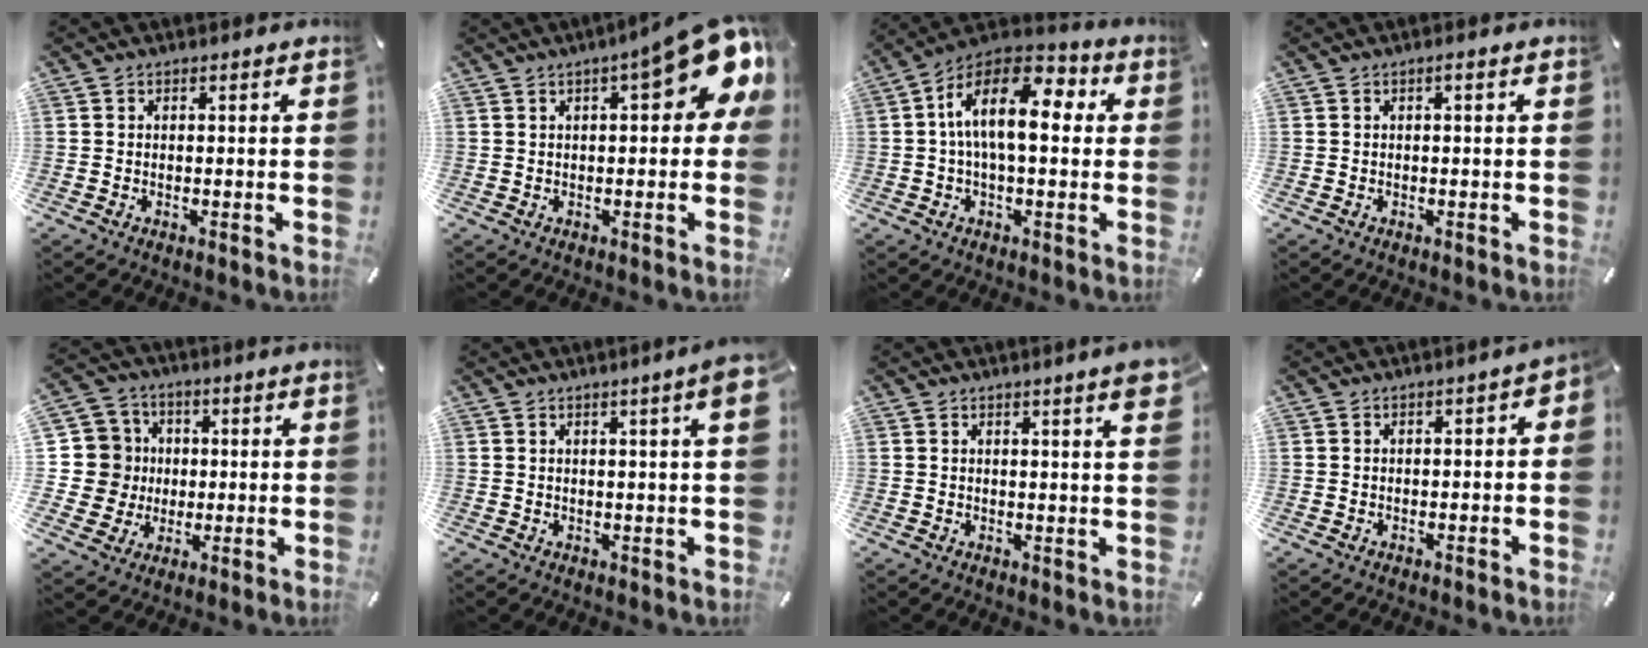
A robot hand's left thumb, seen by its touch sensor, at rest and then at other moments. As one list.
[{"total": 14.4, "force": [5.5, 4.2, 12.6], "torque": [-0.167, -0.030, 0.088]}, {"total": 15.5, "force": [2.3, 7.8, 13.2], "torque": [-0.240, -0.004, 0.036]}, {"total": 1.0, "force": [0.0, 0.1, 1.0], "torque": [-0.018, -0.001, 0.000]}, {"total": 11.9, "force": [0.4, 11.6, 2.6], "torque": [-0.054, 0.003, 0.013]}, {"total": 5.2, "force": [2.1, 0.4, 4.7], "torque": [-0.073, -0.004, 0.032]}, {"total": 4.2, "force": [2.2, 0.4, 3.6], "torque": [-0.054, -0.009, 0.035]}, {"total": 1.8, "force": [-0.6, 0.9, 1.4], "torque": [-0.025, 0.005, -0.012]}]